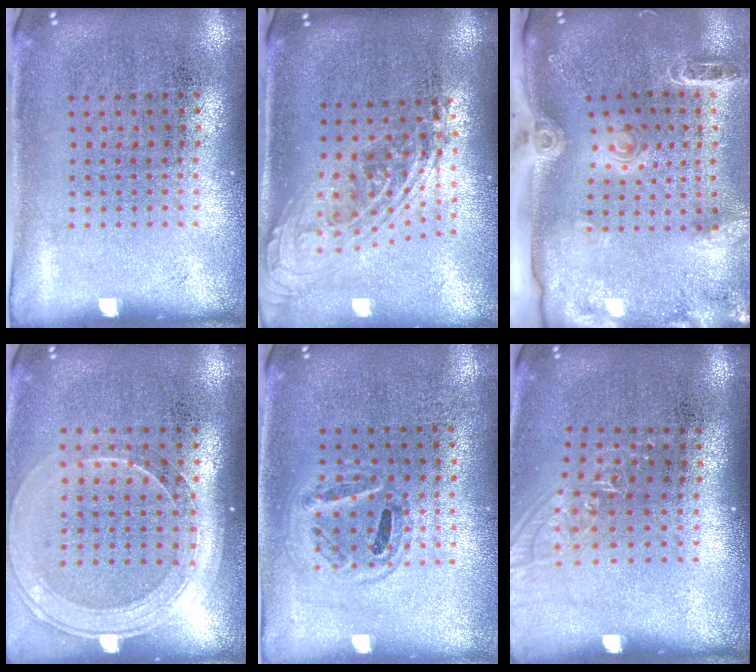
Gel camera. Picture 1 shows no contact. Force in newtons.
{"total": 2.1, "press": 1.6, "slide": 1.5}
{"total": 2.2, "press": 1.8, "slide": 1.2}
{"total": 1.7, "press": 1.5, "slide": 0.7}
{"total": 0.9, "press": 0.9, "slide": 0.3}
{"total": 1.0, "press": 0.9, "slide": 0.3}